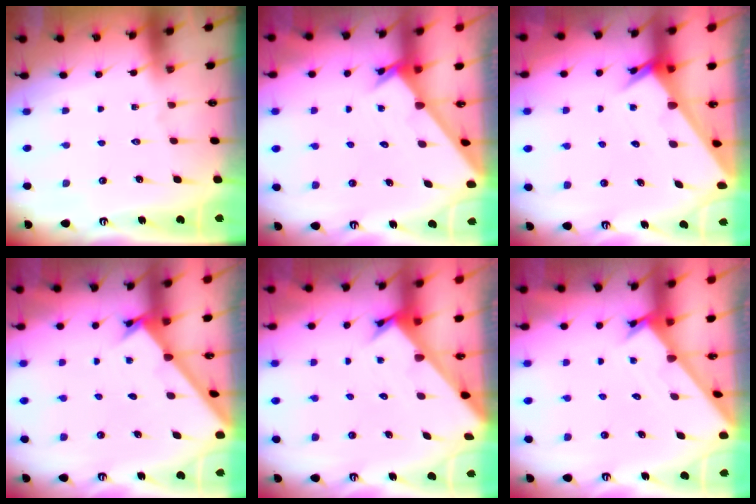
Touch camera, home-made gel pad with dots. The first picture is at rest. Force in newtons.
{"total": 1.3, "press": 1.3, "slide": 0.1}
{"total": 2.4, "press": 2.4, "slide": 0.1}
{"total": 1.7, "press": 1.7, "slide": 0.1}
{"total": 2.6, "press": 2.6, "slide": 0.2}
{"total": 1.6, "press": 1.6, "slide": 0.1}